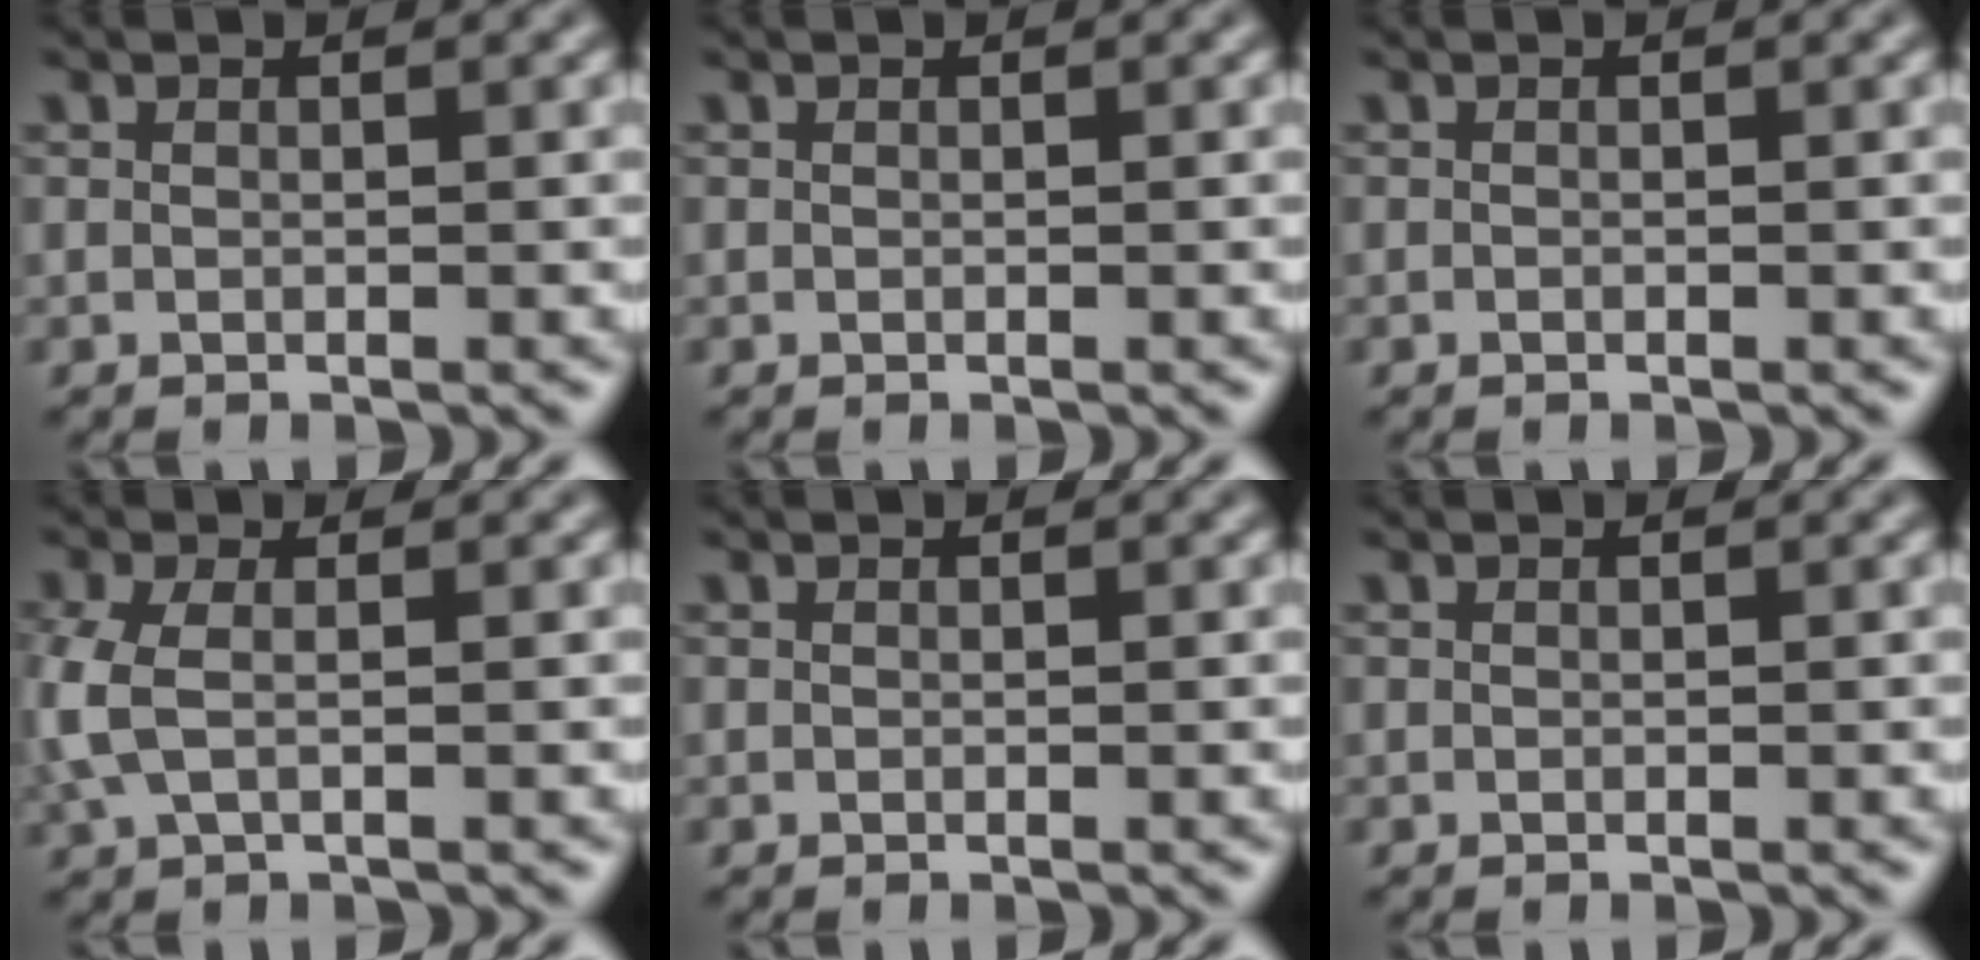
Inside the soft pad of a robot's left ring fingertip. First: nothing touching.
{"total": 0.0}
{"total": 0.0}
{"total": 2.8, "force": [-0.4, 1.3, 2.5], "torque": [-0.085, 0.001, -0.005]}
{"total": 0.0}
{"total": 0.0}